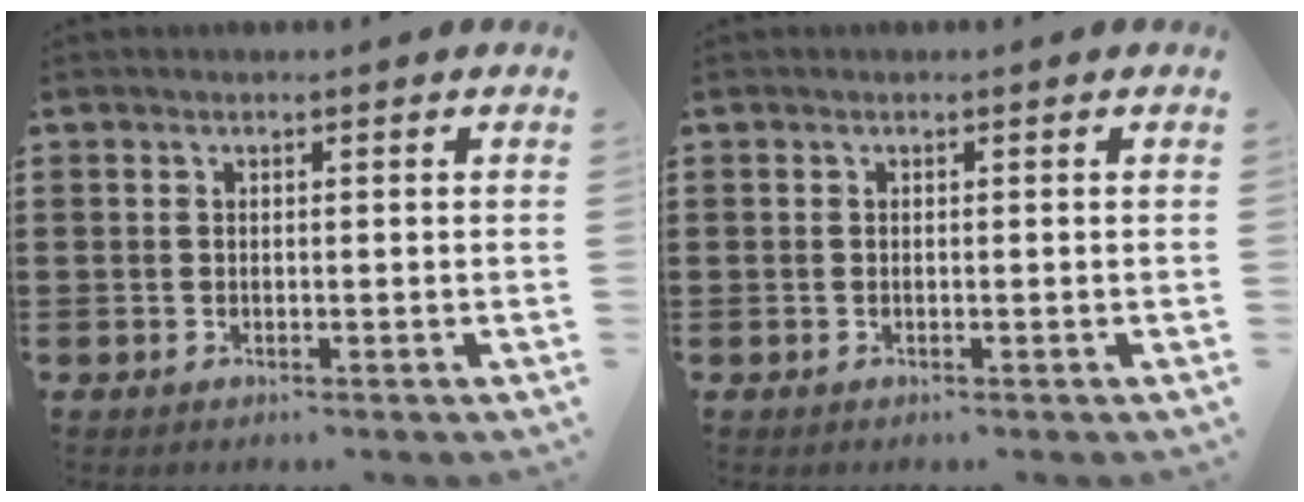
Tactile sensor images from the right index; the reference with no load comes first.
{"total": 0.0}